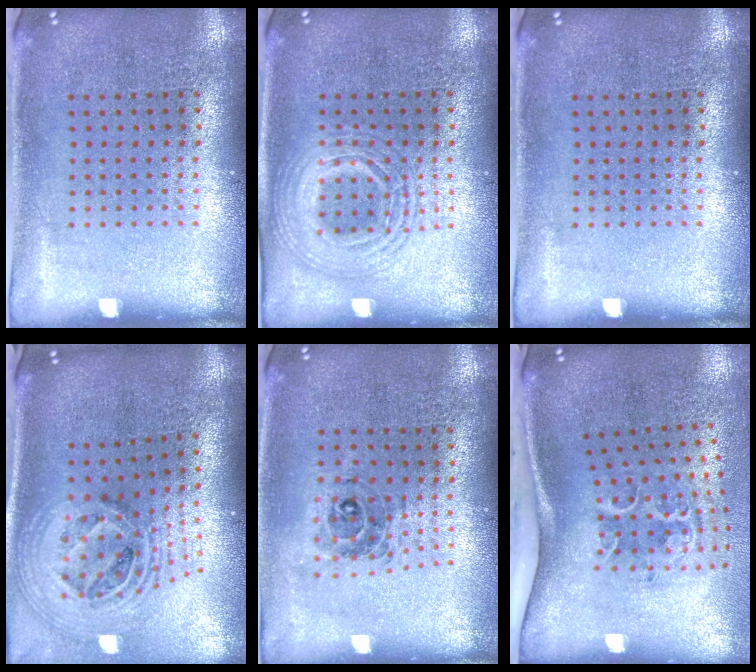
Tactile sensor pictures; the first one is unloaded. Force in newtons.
{"total": 2.3, "press": 2.3, "slide": 0.3}
{"total": 0.0}
{"total": 2.7, "press": 1.9, "slide": 1.9}
{"total": 0.8, "press": 0.8, "slide": 0.1}
{"total": 2.2, "press": 1.4, "slide": 1.7}